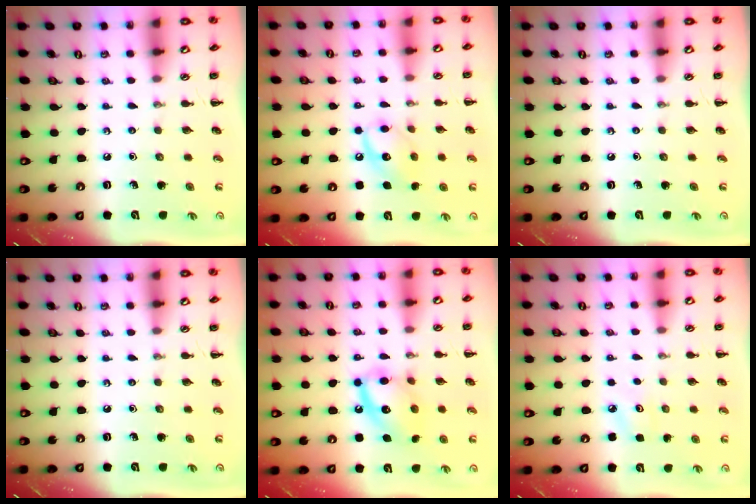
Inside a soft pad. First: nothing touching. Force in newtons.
{"total": 10.7, "press": 10.6, "slide": 0.7}
{"total": 0.0}
{"total": 0.0}
{"total": 13.2, "press": 13.1, "slide": 1.3}
{"total": 5.2, "press": 5.0, "slide": 1.3}